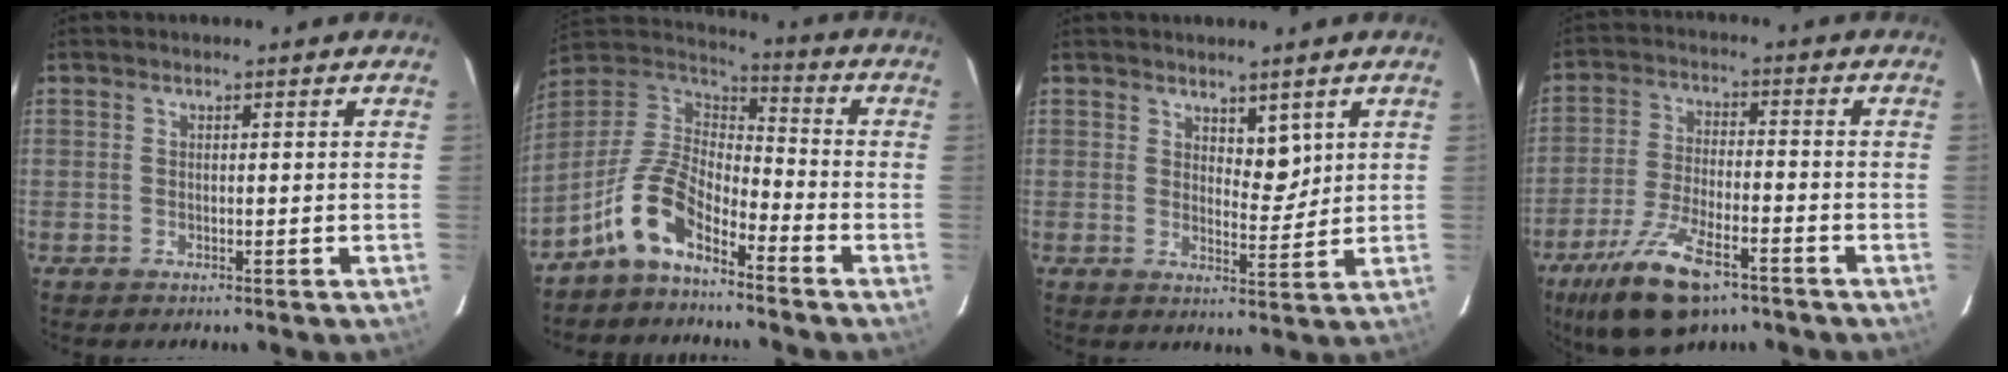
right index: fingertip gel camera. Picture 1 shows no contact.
{"total": 10.1, "force": [-6.8, 4.0, 6.2], "torque": [-0.150, 0.028, -0.138]}
{"total": 3.9, "force": [2.1, 1.8, 2.7], "torque": [-0.042, -0.006, 0.040]}
{"total": 12.8, "force": [-8.2, 3.9, 9.1], "torque": [-0.179, -0.018, -0.143]}